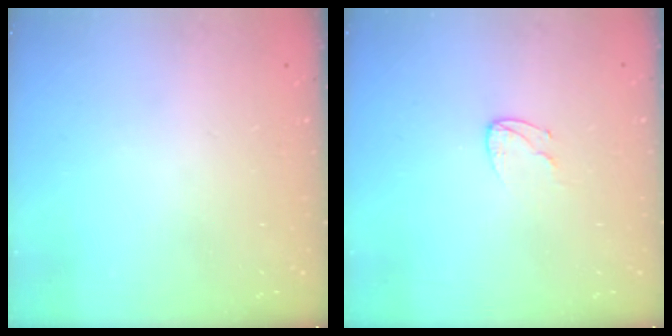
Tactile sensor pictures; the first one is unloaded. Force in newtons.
{"total": 4.9, "press": 4.9, "slide": 0.4}